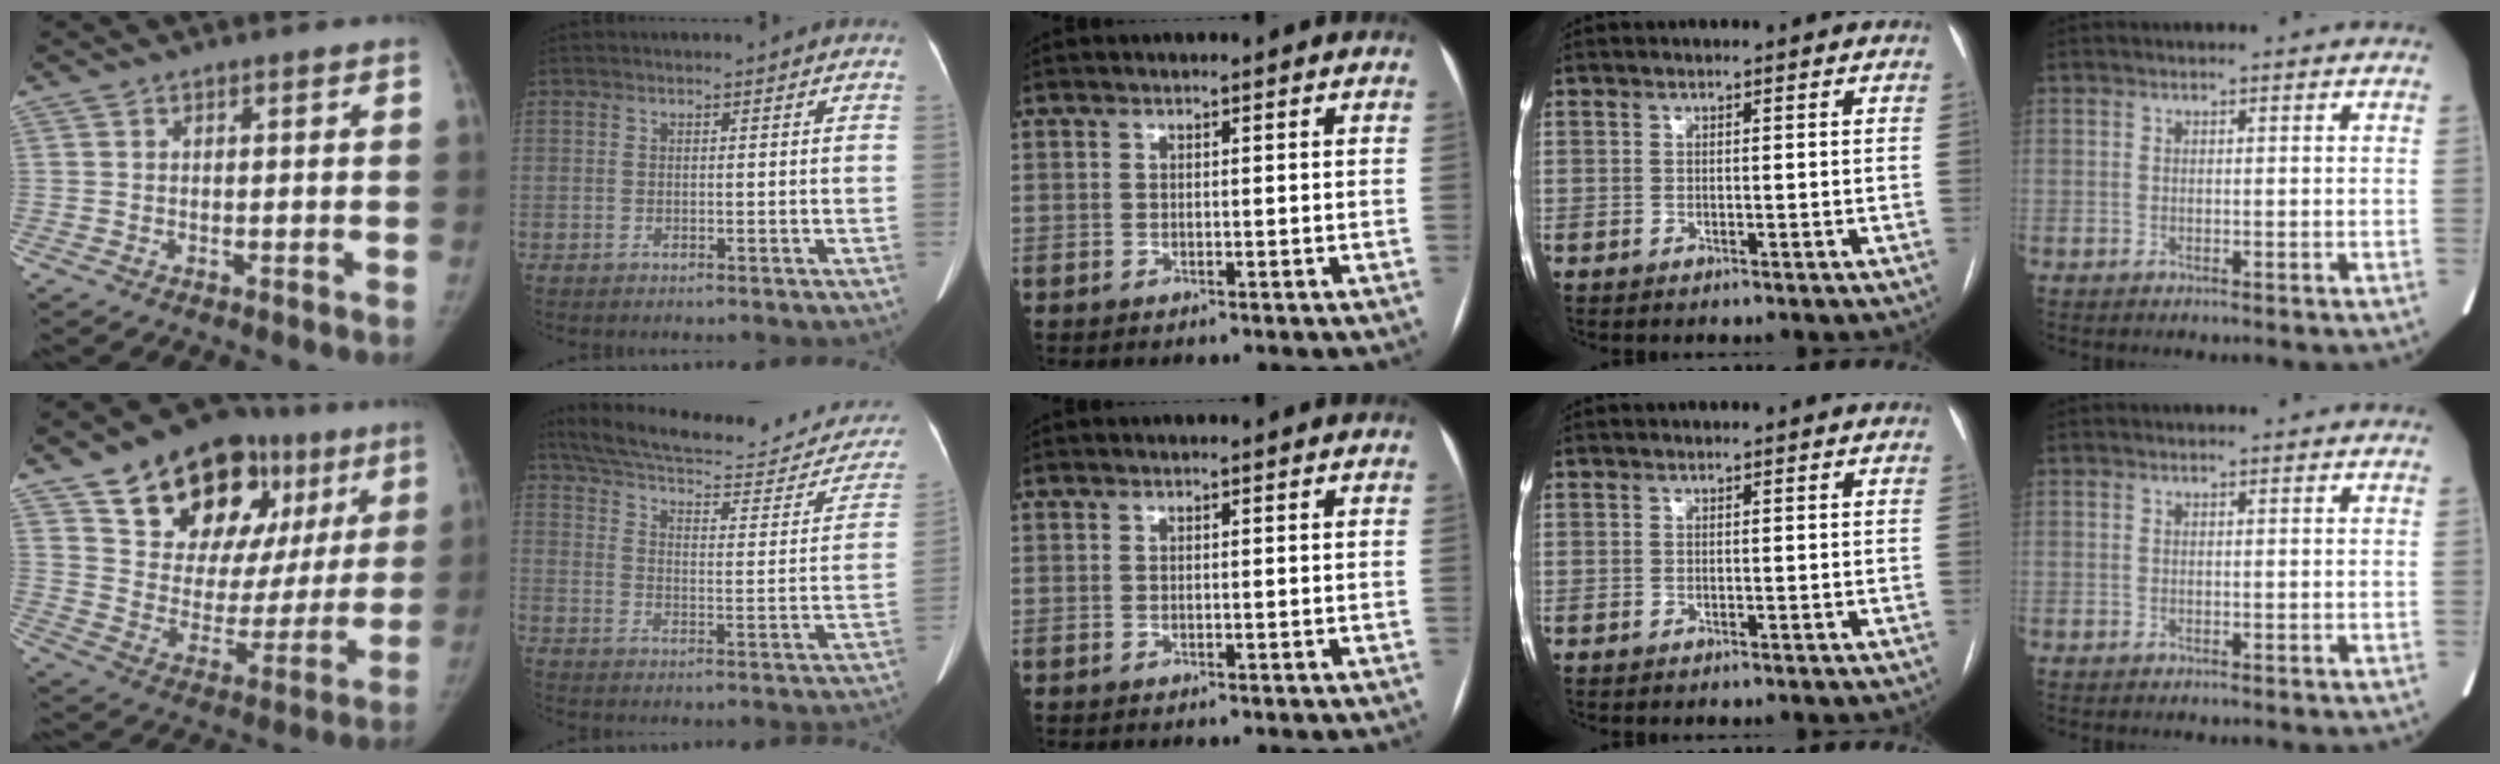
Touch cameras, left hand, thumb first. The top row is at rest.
{"thumb": {"total": 26.6, "force": [14.5, 15.5, 16.1], "torque": [-0.182, -0.015, 0.231]}, "index": {"total": 27.0, "force": [24.1, 6.7, 10.0], "torque": [-0.155, -0.035, 0.304]}}